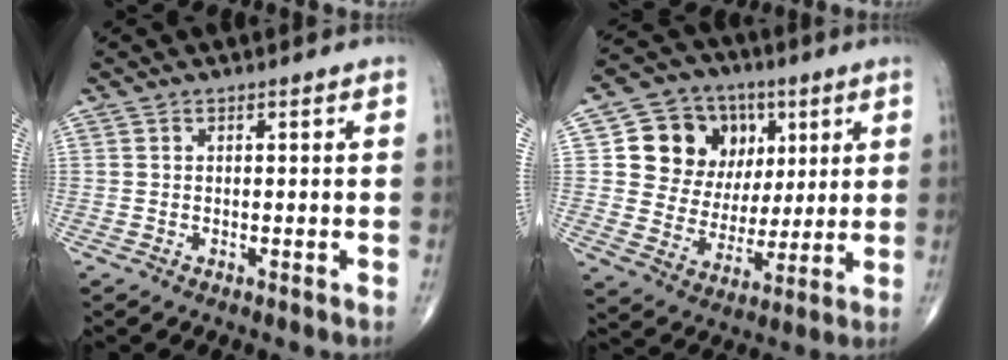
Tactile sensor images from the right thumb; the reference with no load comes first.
{"total": 16.0, "force": [4.9, 13.4, 7.2], "torque": [-0.070, 0.004, 0.095]}